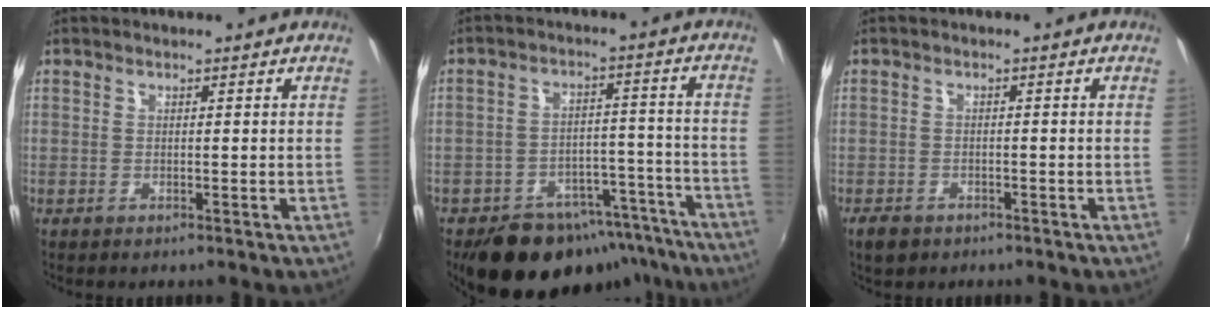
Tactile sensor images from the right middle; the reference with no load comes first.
{"total": 18.6, "force": [-14.3, 9.6, 6.9], "torque": [-0.129, 0.035, -0.173]}
{"total": 3.5, "force": [-2.4, 2.2, 1.5], "torque": [-0.040, -0.007, -0.040]}